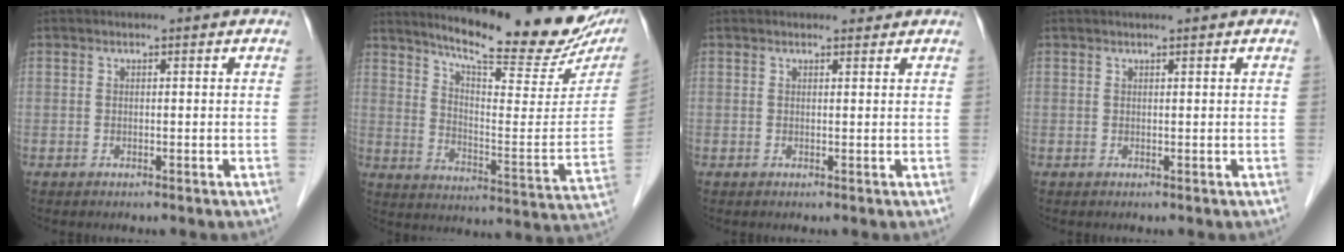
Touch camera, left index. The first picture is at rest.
{"total": 22.8, "force": [18.9, 3.0, 12.3], "torque": [-0.187, -0.053, 0.252]}
{"total": 1.9, "force": [1.7, 0.6, 0.5], "torque": [-0.007, 0.008, 0.022]}
{"total": 1.2, "force": [0.9, -0.1, 0.7], "torque": [-0.010, 0.009, 0.018]}